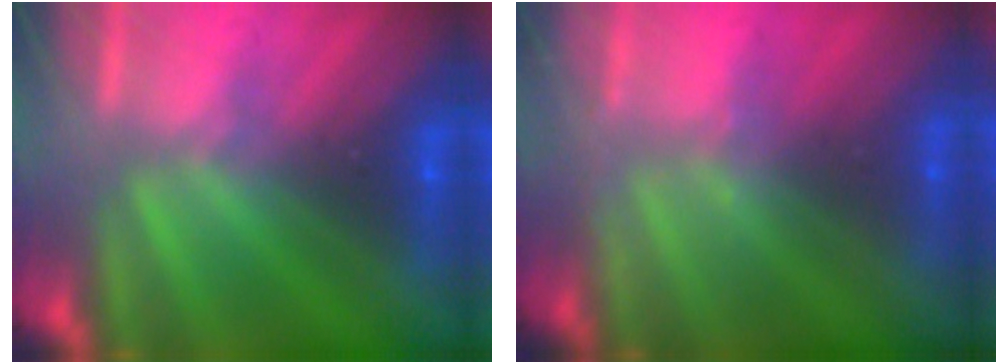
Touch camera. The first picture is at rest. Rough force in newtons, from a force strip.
{"total": 2.3}